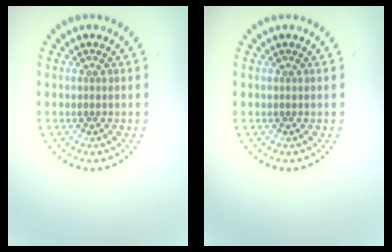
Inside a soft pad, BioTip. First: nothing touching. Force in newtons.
{"total": 0.0}